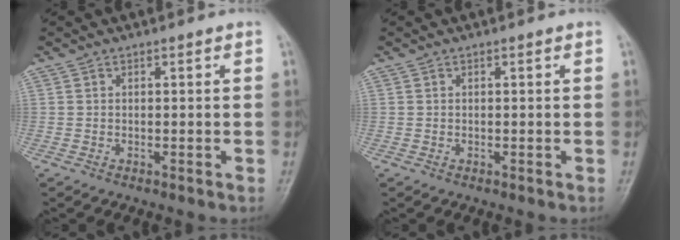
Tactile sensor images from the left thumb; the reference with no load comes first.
{"total": 0.0}